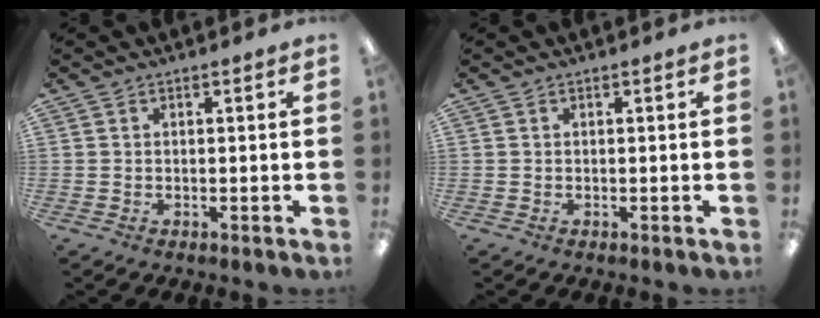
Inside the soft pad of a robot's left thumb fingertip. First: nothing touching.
{"total": 0.0}